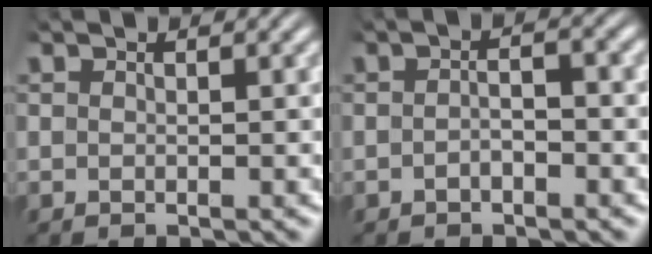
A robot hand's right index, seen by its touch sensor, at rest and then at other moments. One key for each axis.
{"total": 1.9, "fx": -0.9, "fy": 0.5, "fz": 1.5, "tx": -0.017, "ty": -0.001, "tz": -0.019}